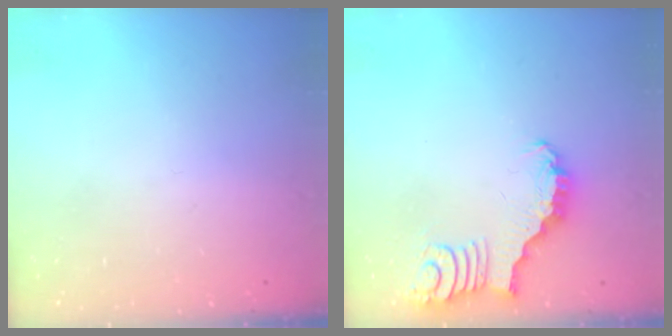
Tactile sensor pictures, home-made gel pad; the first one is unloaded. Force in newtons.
{"total": 2.8, "press": 2.8, "slide": 0.3}